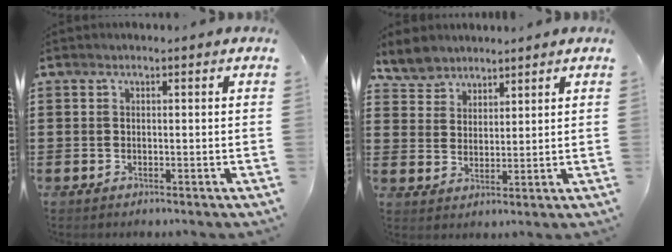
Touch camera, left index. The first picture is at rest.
{"total": 4.6, "force": [4.0, 2.2, 0.2], "torque": [-0.027, -0.005, 0.076]}